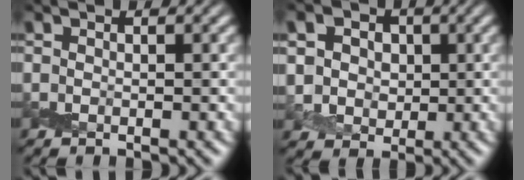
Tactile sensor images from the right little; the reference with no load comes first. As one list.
[{"total": 7.1, "force": [2.3, 5.8, 3.4], "torque": [-0.065, 0.019, 0.019]}]